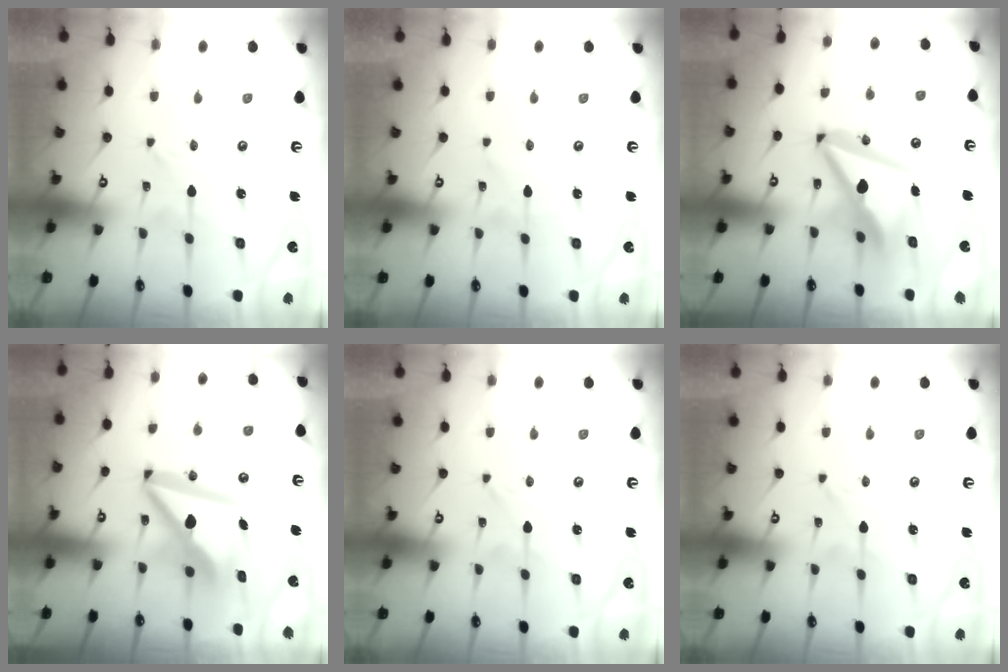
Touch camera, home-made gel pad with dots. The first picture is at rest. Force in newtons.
{"total": 1.4, "press": 1.4, "slide": 0.1}
{"total": 14.7, "press": 14.7, "slide": 1.5}
{"total": 14.3, "press": 14.2, "slide": 1.5}
{"total": 0.0}
{"total": 0.0}